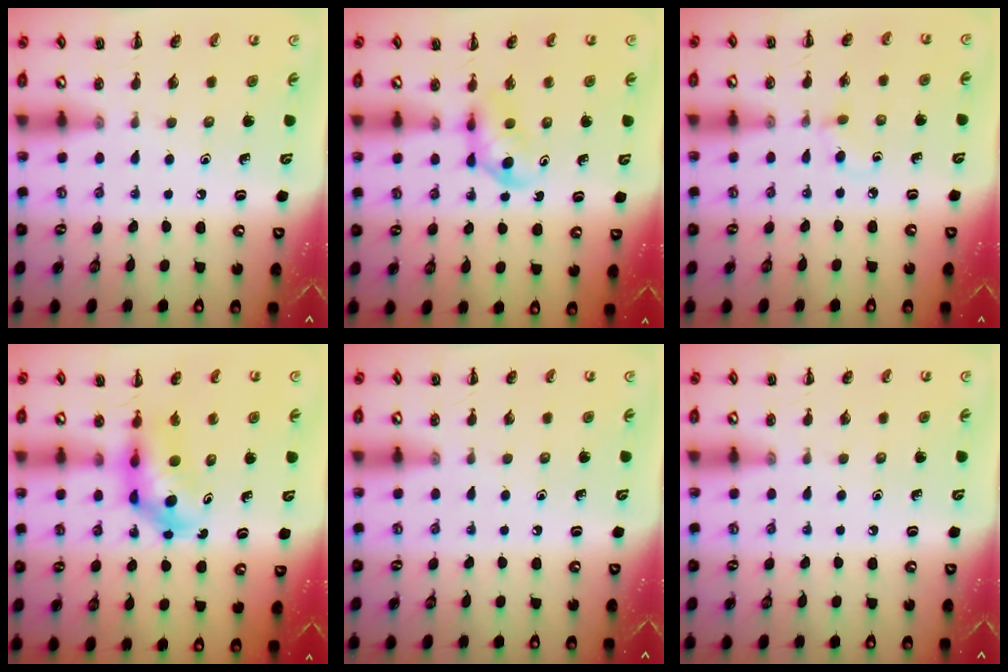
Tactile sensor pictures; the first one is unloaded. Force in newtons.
{"total": 4.2, "press": 4.0, "slide": 1.2}
{"total": 3.6, "press": 3.3, "slide": 1.4}
{"total": 5.3, "press": 5.2, "slide": 0.8}
{"total": 0.0}
{"total": 0.0}